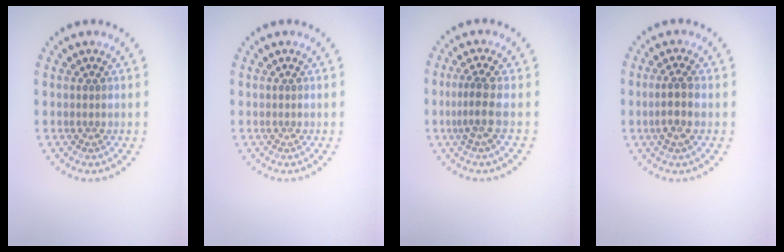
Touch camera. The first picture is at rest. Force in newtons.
{"total": 0.0}
{"total": 2.3, "press": 1.5, "slide": 1.7}
{"total": 2.2, "press": 2.0, "slide": 0.9}